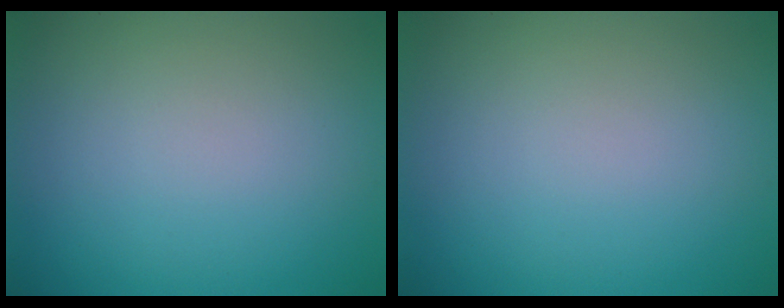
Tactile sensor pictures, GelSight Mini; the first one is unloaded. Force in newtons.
{"total": 0.0}